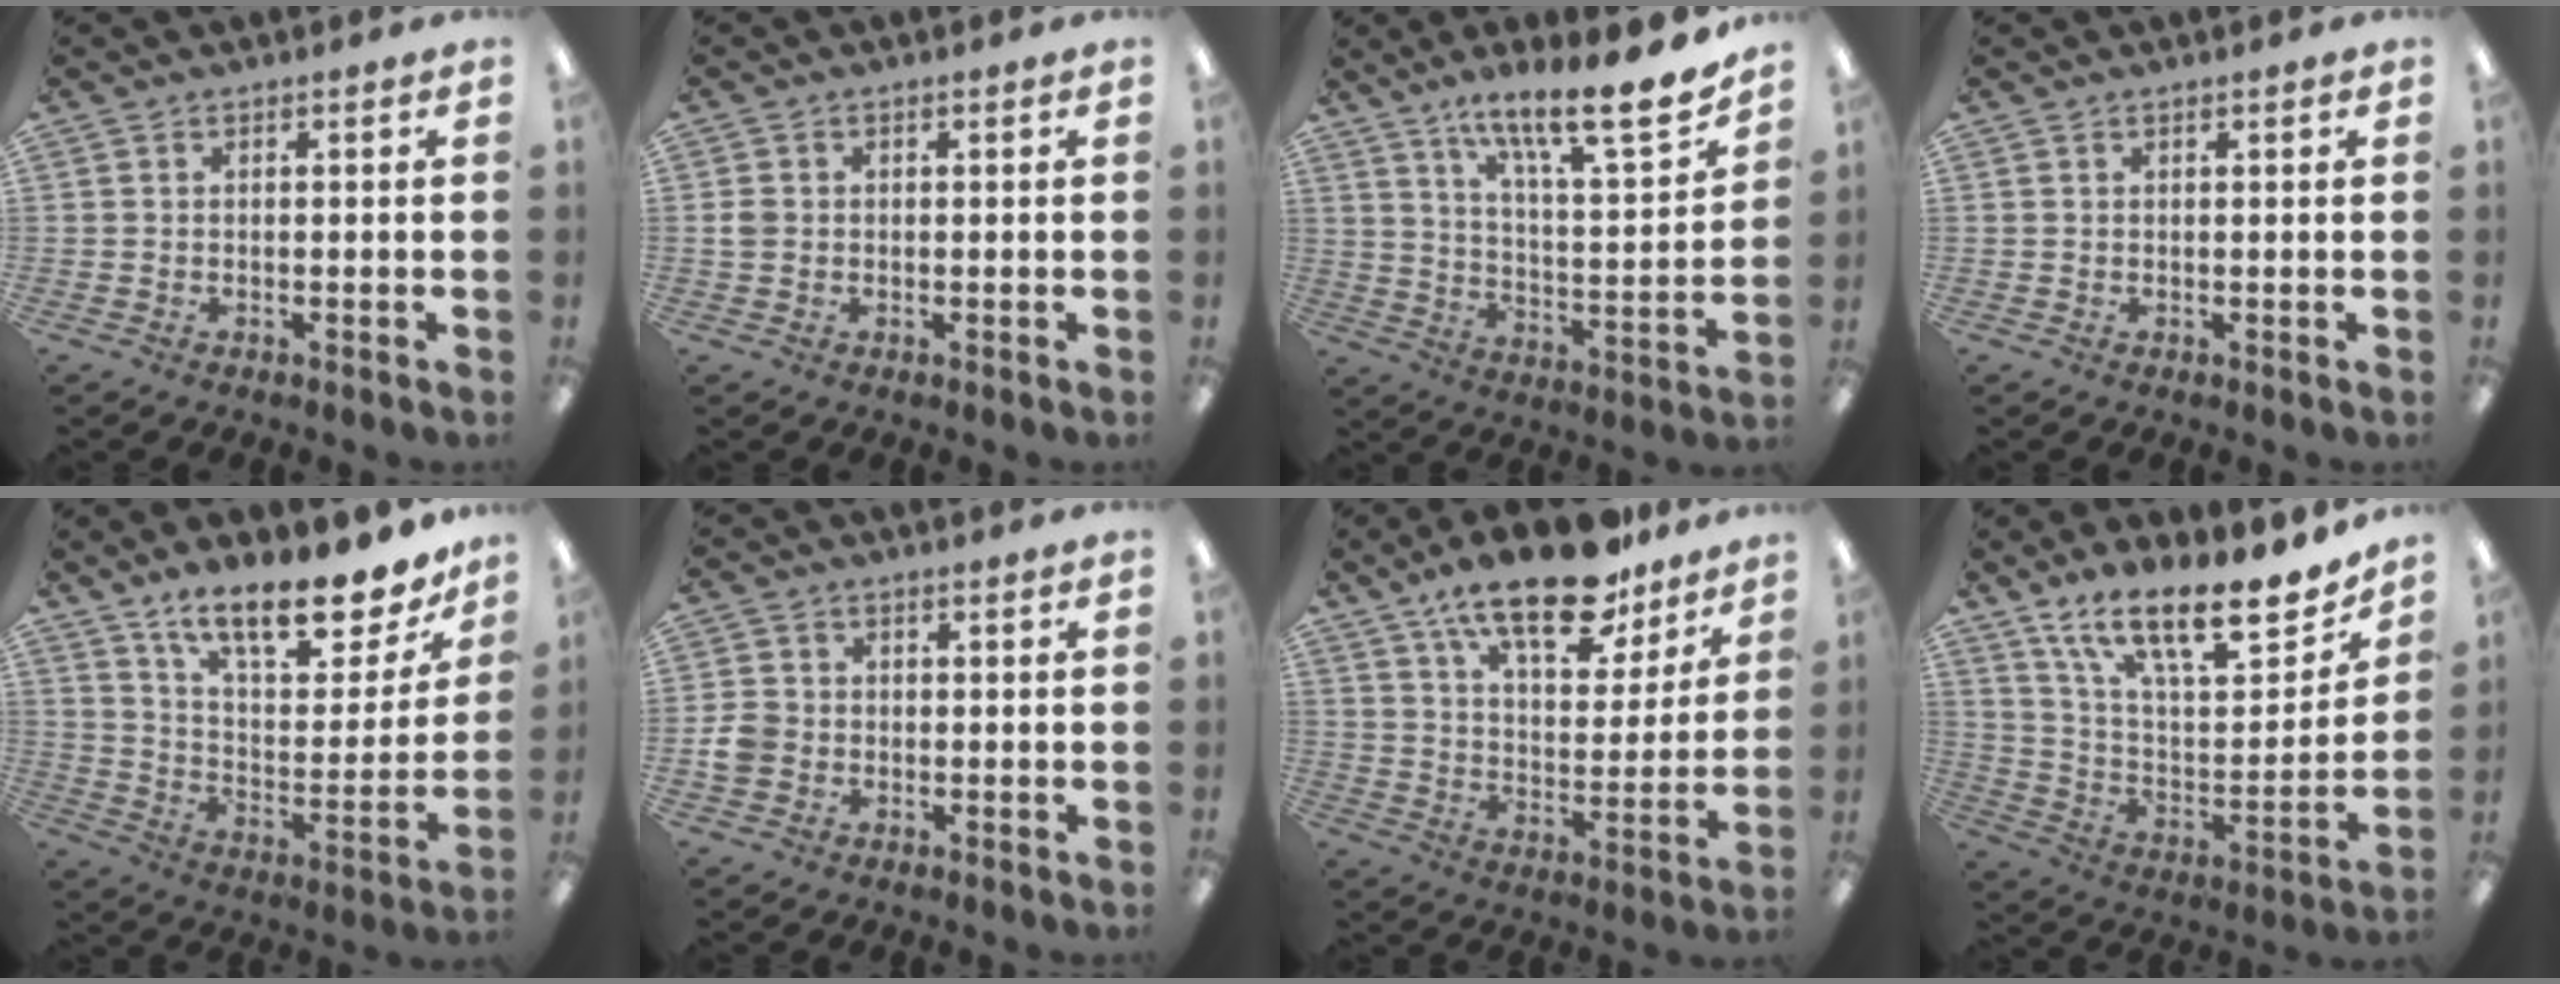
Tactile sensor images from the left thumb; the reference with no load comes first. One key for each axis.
{"total": 1.9, "fx": 0.1, "fy": 1.7, "fz": 0.9, "tx": -0.017, "ty": 0.005, "tz": 0.000}
{"total": 16.6, "fx": 13.4, "fy": 2.9, "fz": 9.4, "tx": -0.146, "ty": -0.097, "tz": 0.218}
{"total": 0.7, "fx": 0.5, "fy": 0.1, "fz": 0.5, "tx": -0.010, "ty": 0.002, "tz": 0.008}
{"total": 18.2, "fx": 13.6, "fy": 6.2, "fz": 10.2, "tx": -0.151, "ty": -0.097, "tz": 0.232}
{"total": 4.1, "fx": -0.9, "fy": 3.6, "fz": 1.6, "tx": -0.026, "ty": 0.010, "tz": -0.014}
{"total": 19.5, "fx": 14.0, "fy": 7.5, "fz": 11.2, "tx": -0.181, "ty": -0.078, "tz": 0.239}
{"total": 19.9, "fx": 14.9, "fy": 6.2, "fz": 11.5, "tx": -0.189, "ty": -0.103, "tz": 0.257}